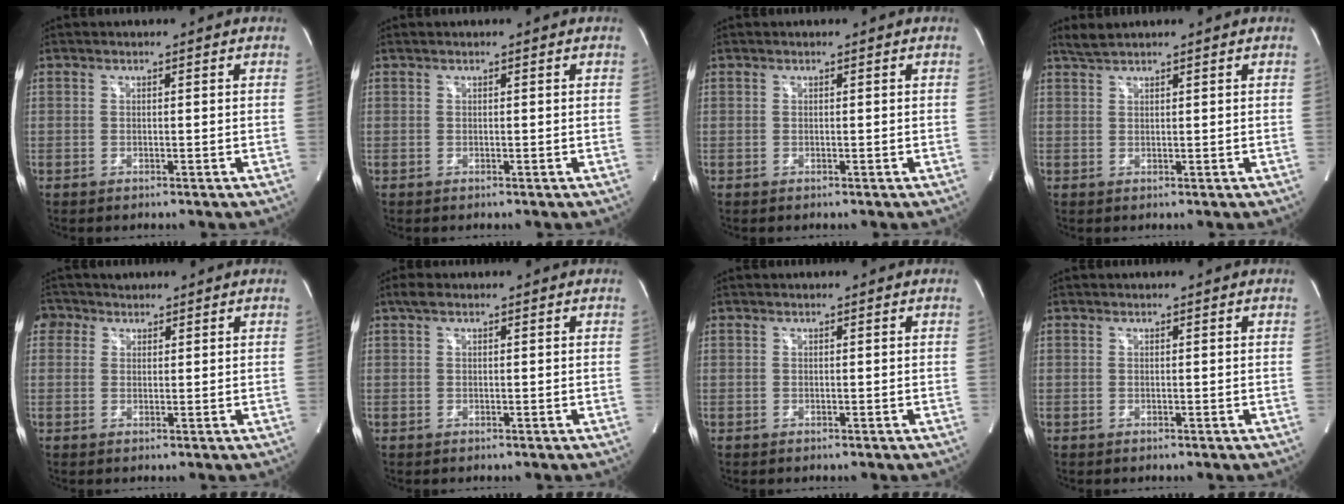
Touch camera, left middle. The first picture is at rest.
{"total": 0.0}
{"total": 0.0}
{"total": 2.1, "force": [1.9, -0.1, 0.7], "torque": [-0.020, 0.010, 0.041]}
{"total": 3.0, "force": [1.7, 2.4, 0.2], "torque": [-0.003, 0.017, 0.027]}
{"total": 1.6, "force": [1.0, 0.7, 1.0], "torque": [-0.025, 0.019, 0.018]}
{"total": 0.0}
{"total": 0.0}